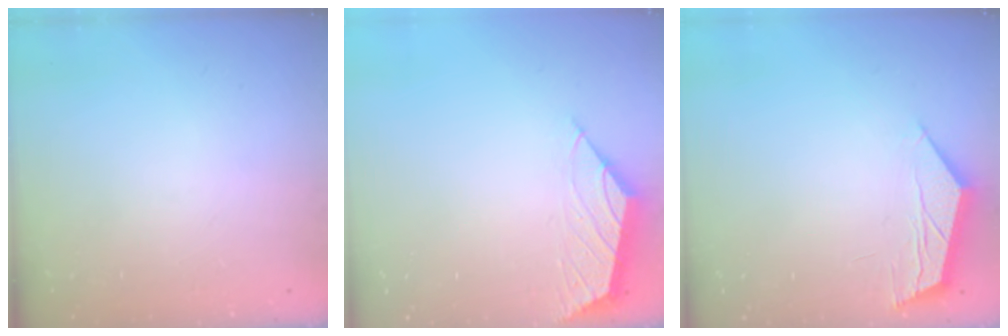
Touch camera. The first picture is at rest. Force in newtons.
{"total": 2.0, "press": 2.0, "slide": 0.5}
{"total": 5.6, "press": 5.6, "slide": 0.1}